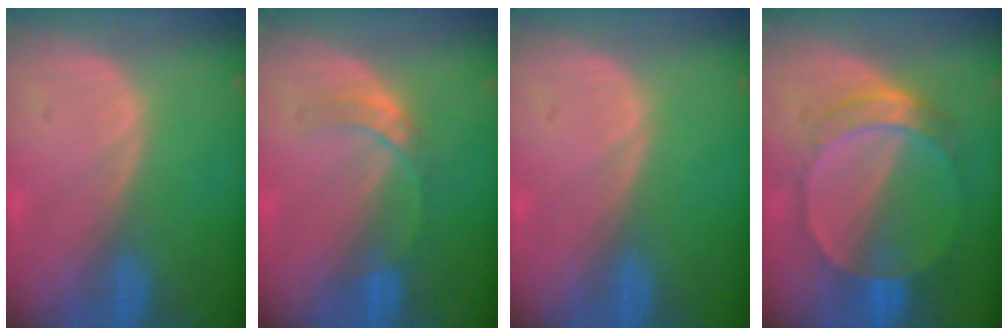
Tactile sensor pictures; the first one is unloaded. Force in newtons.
{"total": 3.3, "press": 3.3, "slide": 0.3}
{"total": 0.0}
{"total": 7.3, "press": 6.4, "slide": 3.6}